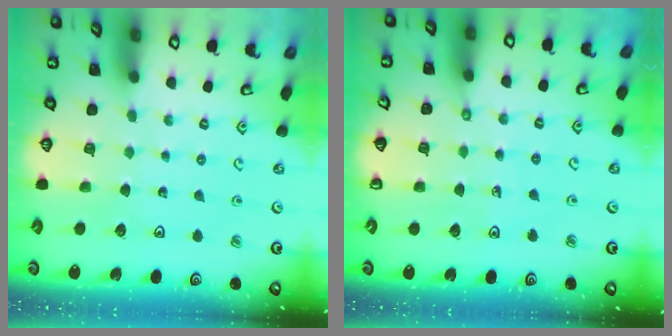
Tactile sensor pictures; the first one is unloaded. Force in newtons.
{"total": 4.4, "press": 4.4, "slide": 0.6}